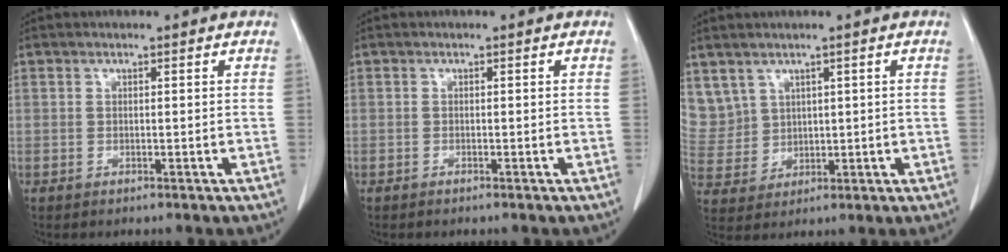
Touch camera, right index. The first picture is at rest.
{"total": 0.0}
{"total": 8.2, "force": [4.3, 6.9, 1.0], "torque": [-0.042, 0.025, 0.114]}